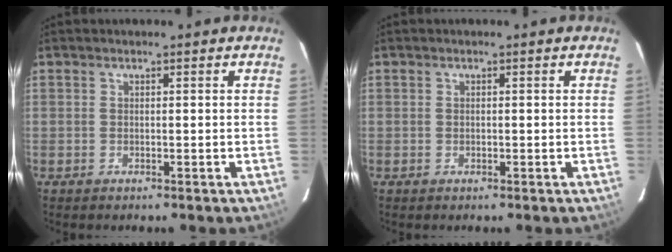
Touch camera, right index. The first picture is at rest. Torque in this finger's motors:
{"motor_torque": [-0.10, 0.00, -0.10, -0.01]}